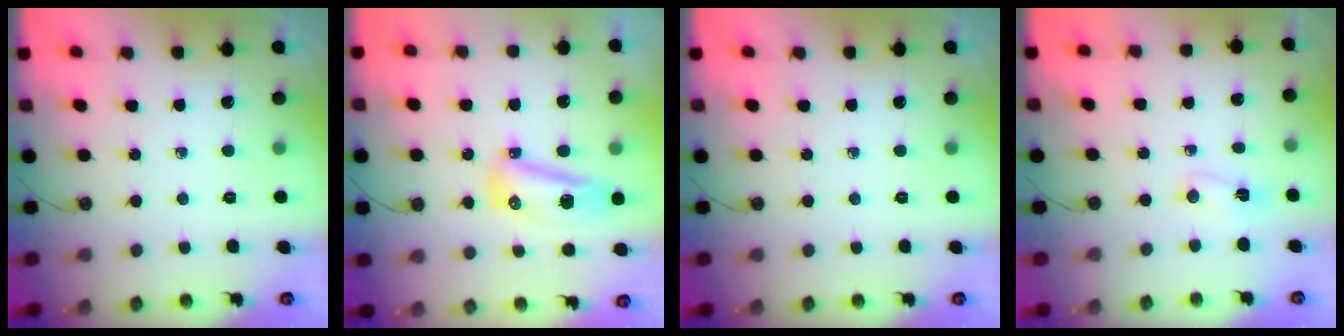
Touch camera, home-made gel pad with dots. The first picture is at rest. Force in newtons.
{"total": 19.4, "press": 12.1, "slide": 15.2}
{"total": 0.0}
{"total": 2.1, "press": 2.1, "slide": 0.4}